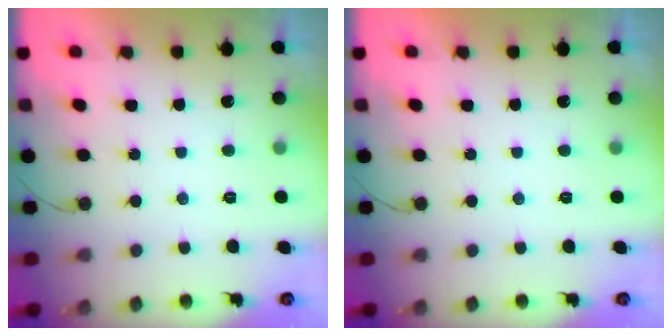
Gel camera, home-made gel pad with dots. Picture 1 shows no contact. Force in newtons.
{"total": 0.0}